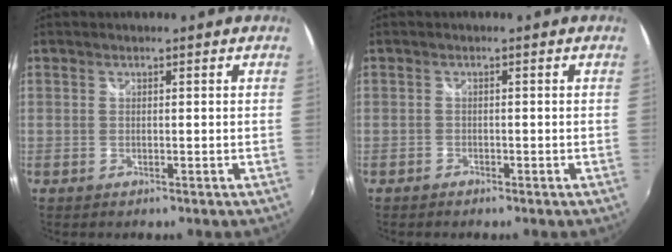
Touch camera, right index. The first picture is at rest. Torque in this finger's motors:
{"motor_torque": [0.02, -0.03, 0.04, 0.01]}